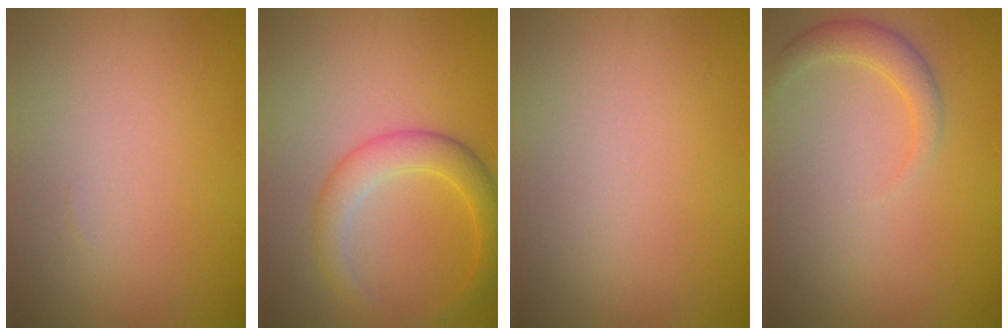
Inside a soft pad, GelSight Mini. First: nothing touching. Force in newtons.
{"total": 4.0, "press": 4.0, "slide": 0.2}
{"total": 0.0}
{"total": 2.1, "press": 2.1, "slide": 0.1}